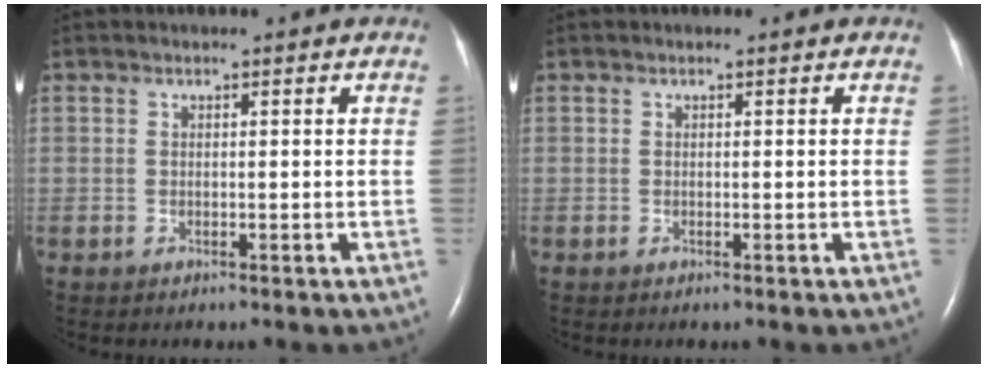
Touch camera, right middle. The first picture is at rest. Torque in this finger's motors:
{"motor_torque": [0.16, 0.01, -0.06, 0.00]}